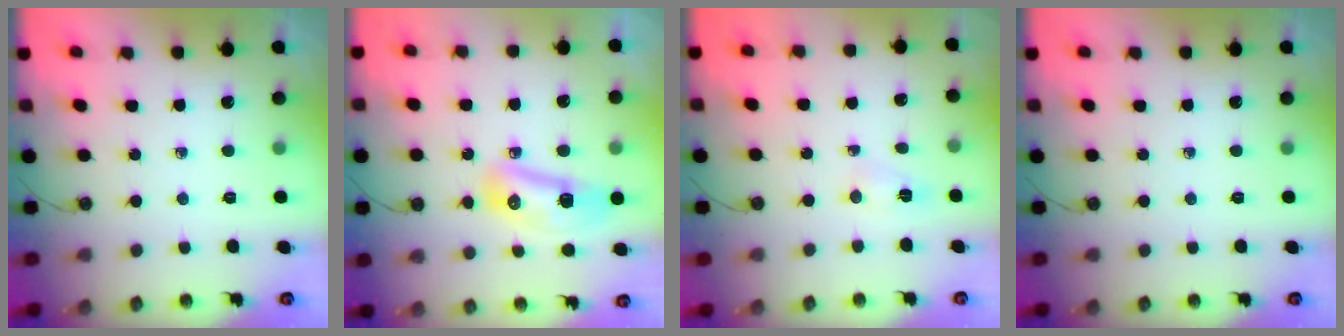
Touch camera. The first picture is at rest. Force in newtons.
{"total": 10.5, "press": 10.4, "slide": 1.3}
{"total": 3.7, "press": 3.7, "slide": 0.6}
{"total": 0.0}